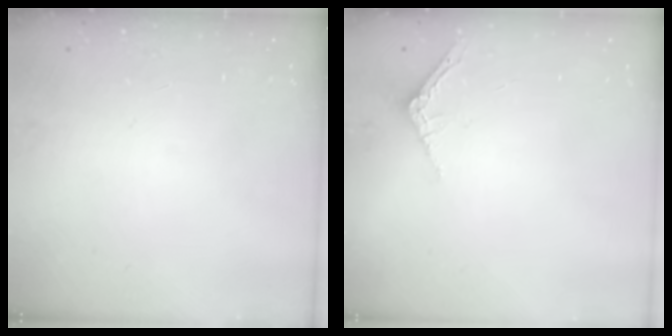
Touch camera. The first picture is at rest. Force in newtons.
{"total": 2.5, "press": 2.5, "slide": 0.2}